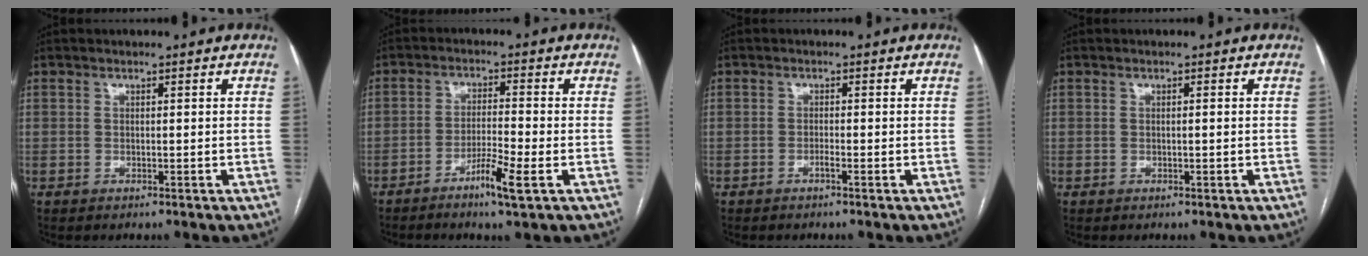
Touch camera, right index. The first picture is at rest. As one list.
[{"total": 5.7, "force": [-3.0, -0.3, 4.8], "torque": [-0.087, -0.007, -0.054]}, {"total": 0.8, "force": [-0.6, -0.1, 0.6], "torque": [-0.011, 0.001, -0.010]}, {"total": 0.5, "force": [-0.1, 0.0, 0.5], "torque": [-0.006, 0.001, -0.001]}]